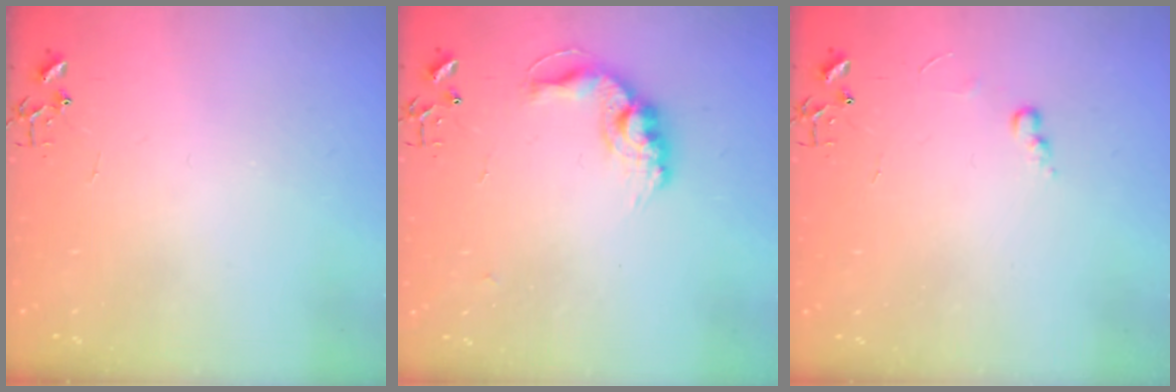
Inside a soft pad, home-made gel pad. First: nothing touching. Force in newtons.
{"total": 13.8, "press": 13.8, "slide": 1.0}
{"total": 5.6, "press": 5.6, "slide": 0.7}